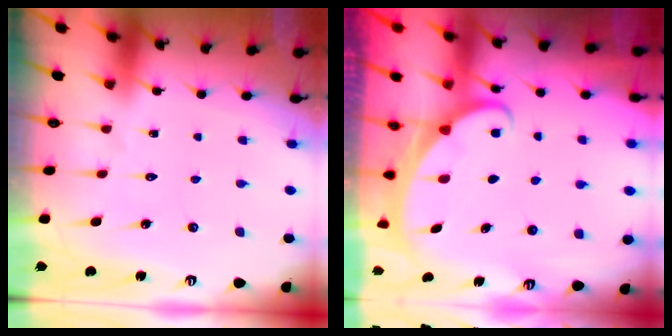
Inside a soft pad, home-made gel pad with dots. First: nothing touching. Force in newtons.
{"total": 2.0, "press": 2.0, "slide": 0.3}